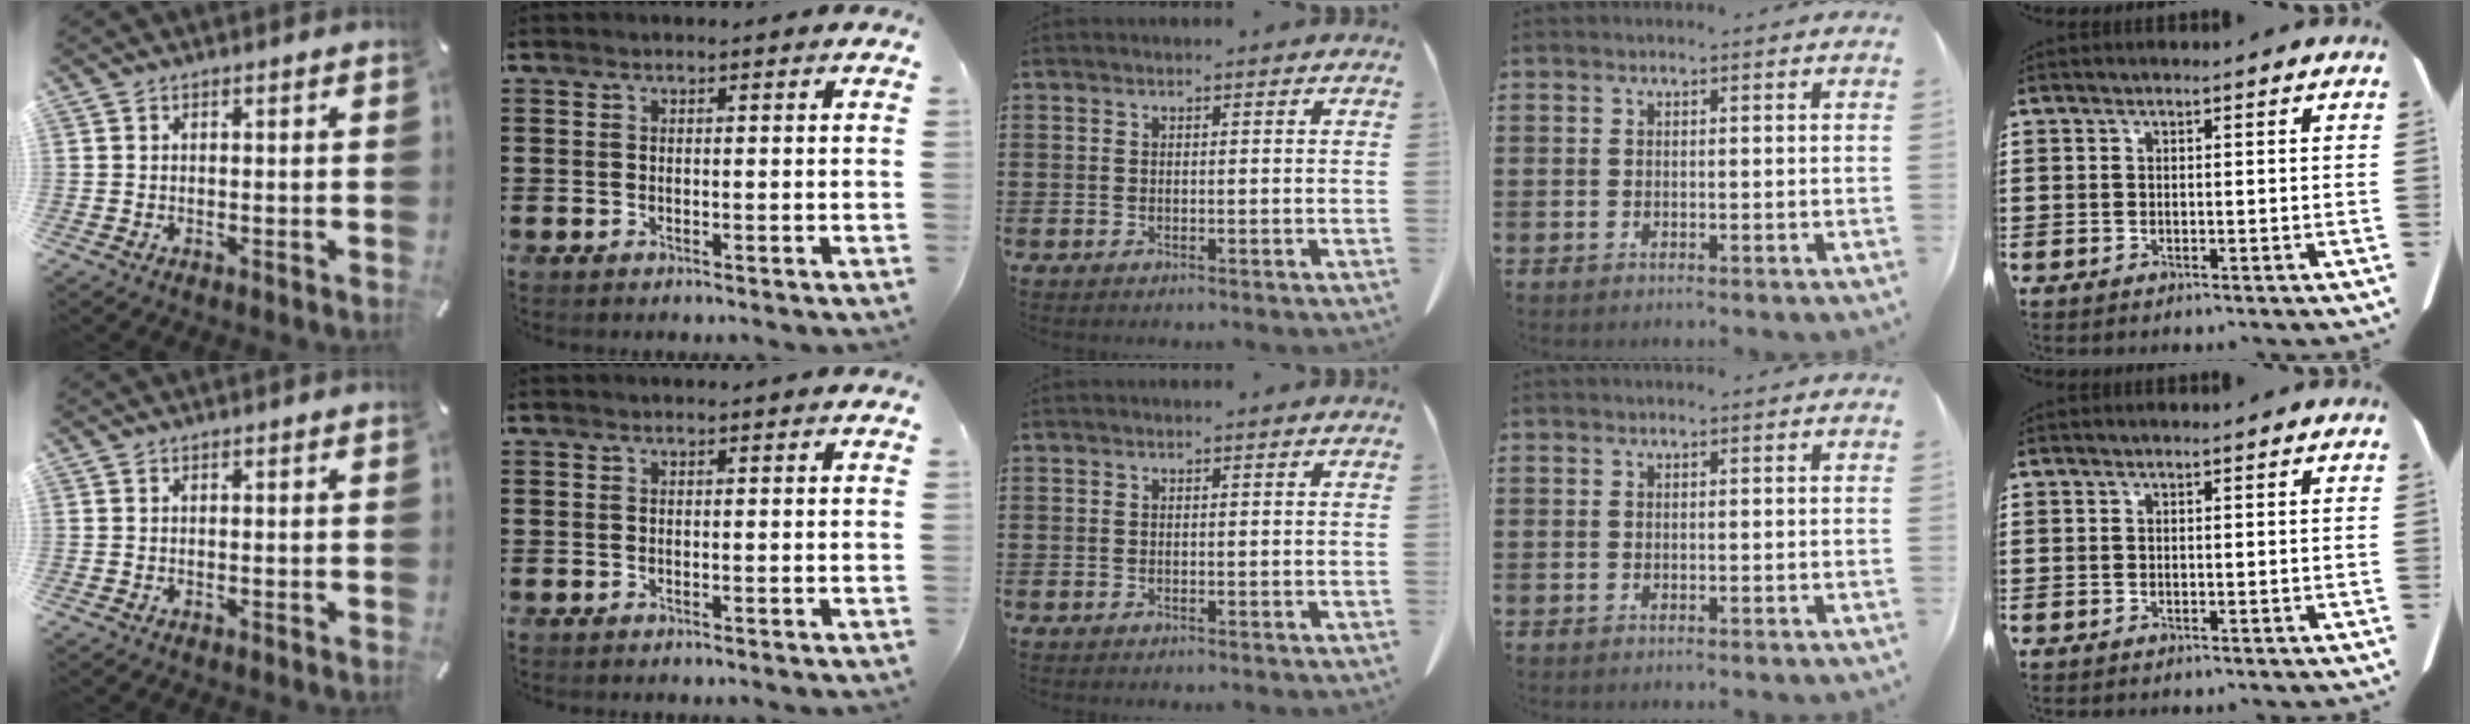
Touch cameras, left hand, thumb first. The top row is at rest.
{}